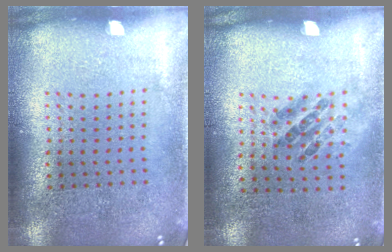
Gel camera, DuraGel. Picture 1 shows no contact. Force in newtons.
{"total": 1.1, "press": 0.6, "slide": 0.9}